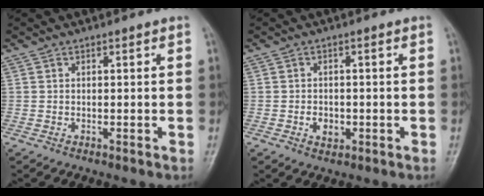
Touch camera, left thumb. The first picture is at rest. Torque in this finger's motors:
{"motor_torque": [-0.08, 0.12, 0.19, 0.11, 0.00]}